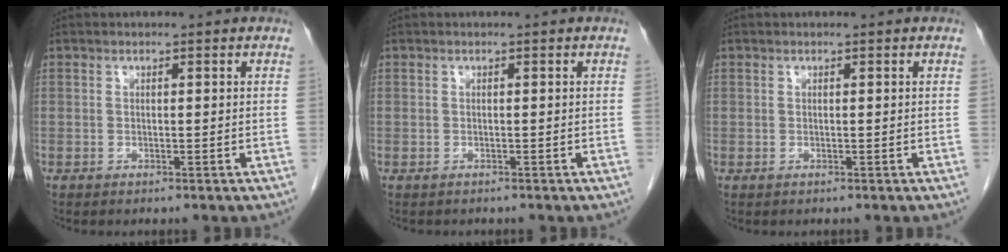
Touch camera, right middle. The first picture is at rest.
{"total": 1.0, "force": [-0.9, 0.4, 0.3], "torque": [-0.011, -0.001, -0.011]}
{"total": 0.0}